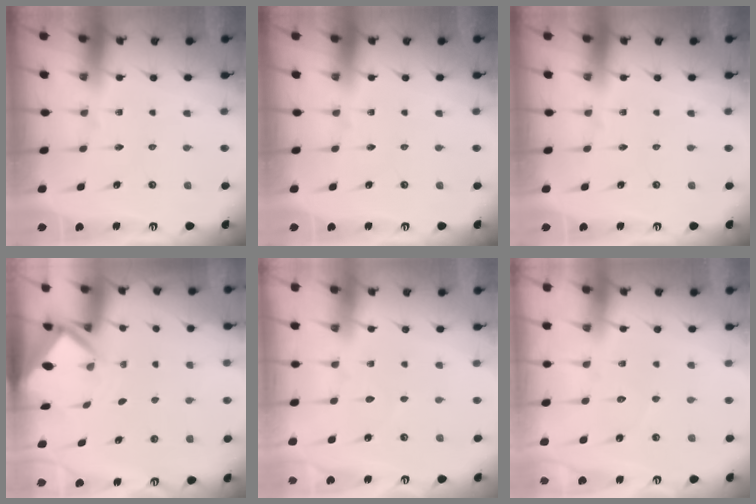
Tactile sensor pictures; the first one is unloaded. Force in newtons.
{"total": 0.0}
{"total": 0.0}
{"total": 3.2, "press": 3.2, "slide": 0.2}
{"total": 2.3, "press": 2.3, "slide": 0.3}
{"total": 4.9, "press": 4.9, "slide": 0.6}